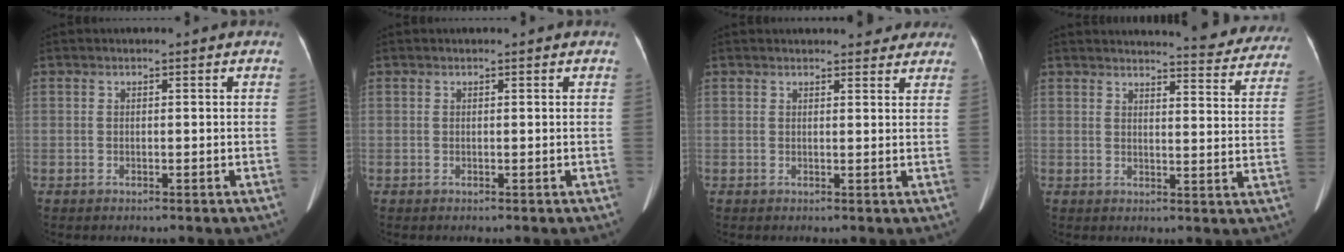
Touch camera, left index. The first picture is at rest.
{"total": 0.0}
{"total": 7.6, "force": [6.9, 2.2, 2.4], "torque": [-0.017, 0.008, 0.070]}
{"total": 14.4, "force": [13.8, 1.8, 3.6], "torque": [-0.022, -0.056, 0.135]}